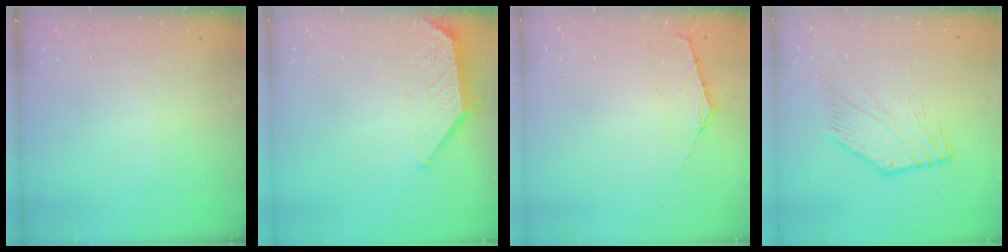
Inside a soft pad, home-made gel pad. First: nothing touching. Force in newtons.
{"total": 1.7, "press": 1.6, "slide": 0.3}
{"total": 1.7, "press": 1.6, "slide": 0.4}
{"total": 2.6, "press": 2.5, "slide": 0.9}